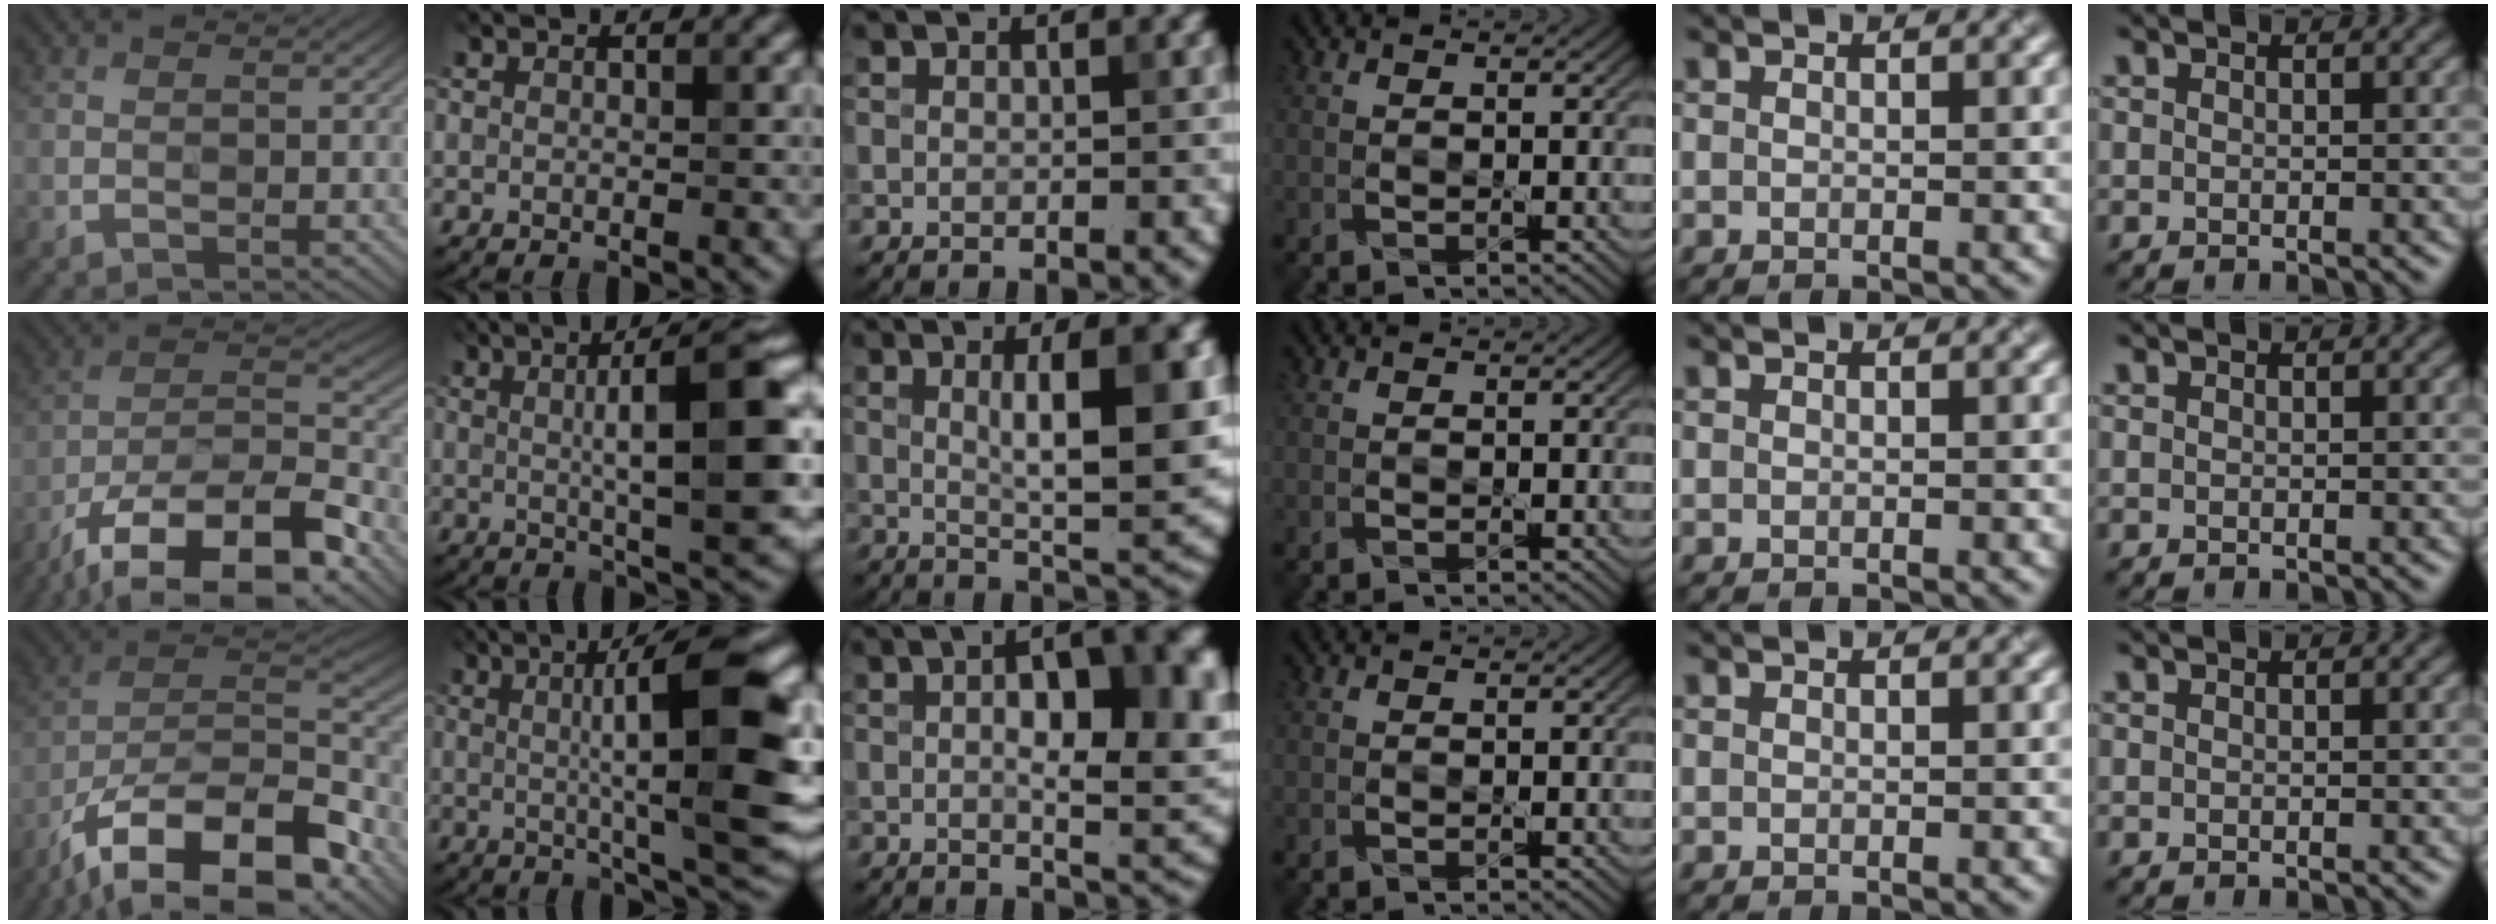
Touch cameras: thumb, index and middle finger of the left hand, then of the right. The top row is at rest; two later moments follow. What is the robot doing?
{"motion": "assemble", "object": "legos"}